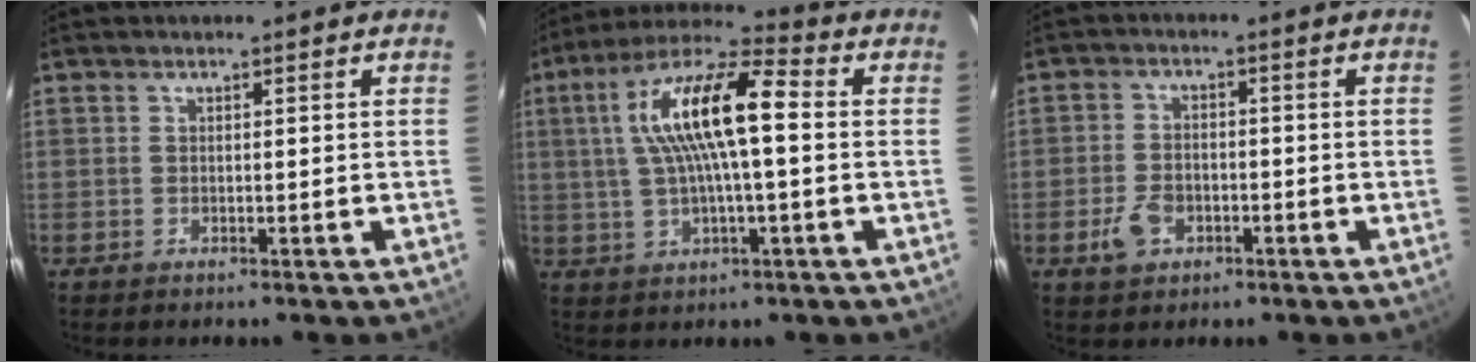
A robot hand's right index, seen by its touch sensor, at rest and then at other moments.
{"total": 15.3, "force": [1.8, 3.7, 14.7], "torque": [-0.273, 0.024, 0.026]}
{"total": 5.6, "force": [-2.6, 3.8, 3.3], "torque": [-0.080, 0.002, -0.044]}